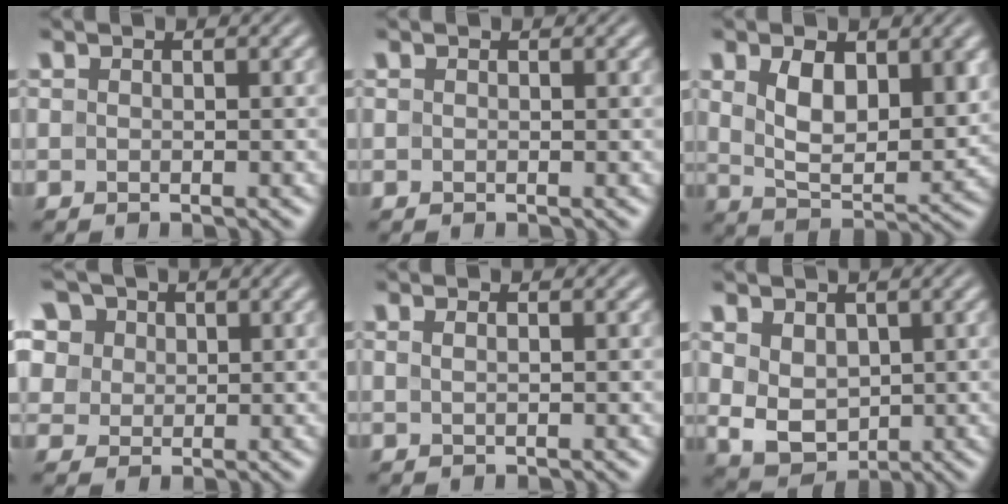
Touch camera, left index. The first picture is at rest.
{"total": 0.0}
{"total": 7.0, "force": [2.0, 3.7, 5.6], "torque": [-0.103, -0.009, 0.043]}
{"total": 8.9, "force": [4.9, 6.4, 3.9], "torque": [-0.096, 0.024, 0.065]}
{"total": 1.1, "force": [0.5, 0.5, 0.9], "torque": [-0.008, -0.004, 0.001]}
{"total": 4.0, "force": [1.1, 2.9, 2.5], "torque": [-0.054, -0.008, 0.026]}